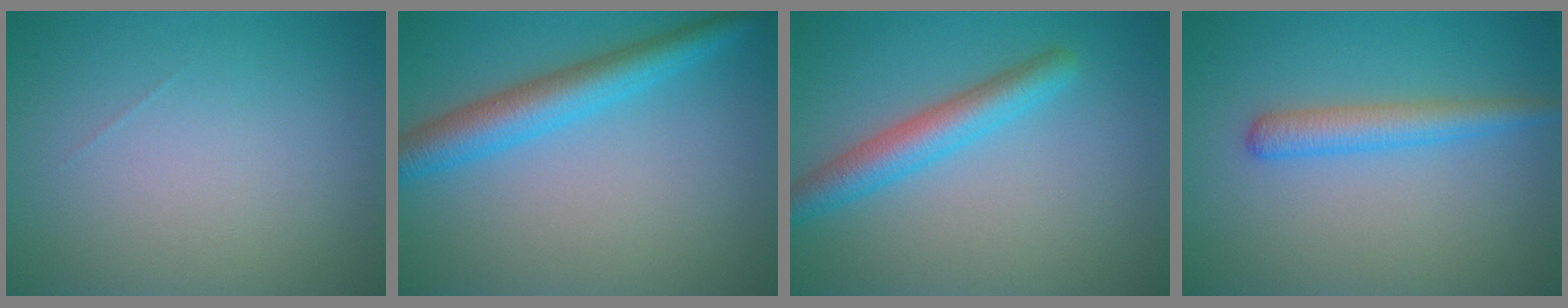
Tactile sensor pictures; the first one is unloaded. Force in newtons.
{"total": 4.8, "press": 4.8, "slide": 0.2}
{"total": 3.8, "press": 3.8, "slide": 0.1}
{"total": 2.8, "press": 2.8, "slide": 0.1}